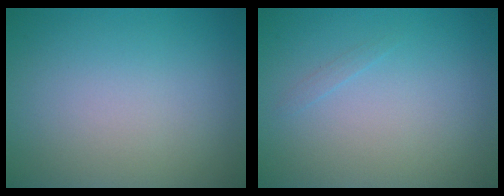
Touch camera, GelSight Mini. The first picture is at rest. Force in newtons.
{"total": 0.5, "press": 0.5, "slide": 0.0}